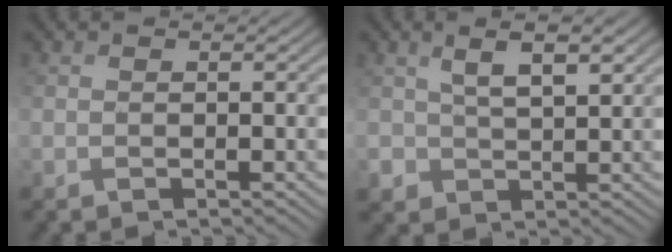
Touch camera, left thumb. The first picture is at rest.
{"total": 4.5, "force": [2.0, 2.4, 3.2], "torque": [-0.068, -0.003, 0.040]}